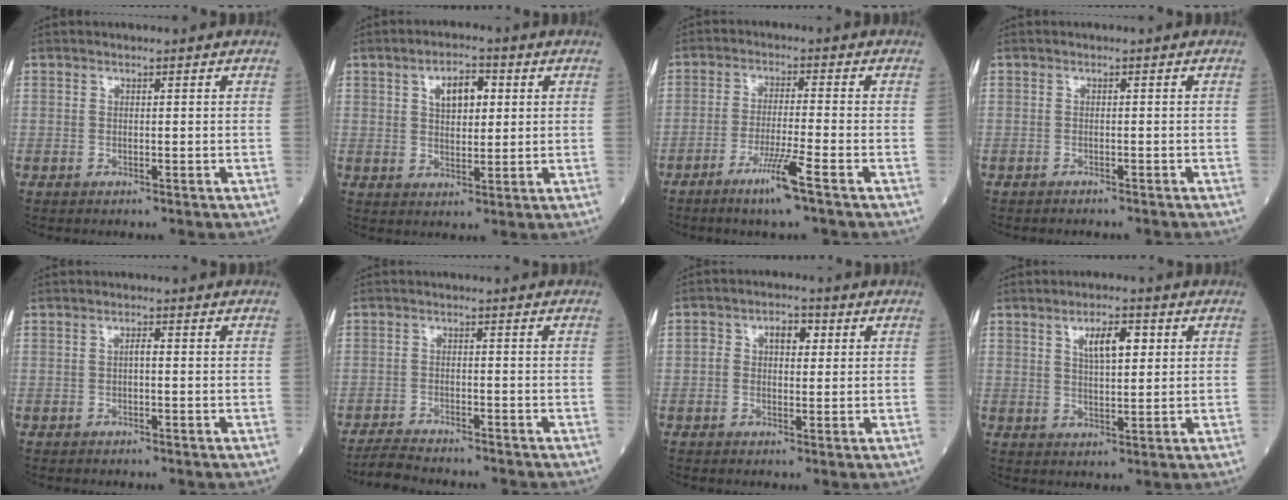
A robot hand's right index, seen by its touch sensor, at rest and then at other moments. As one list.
[{"total": 5.7, "force": [1.9, 2.7, 4.6], "torque": [-0.075, 0.009, 0.033]}, {"total": 6.2, "force": [-3.8, -0.7, 4.9], "torque": [-0.088, -0.012, -0.074]}, {"total": 3.1, "force": [-2.9, 0.5, 1.0], "torque": [-0.015, -0.003, -0.036]}, {"total": 0.9, "force": [-0.1, 0.2, 0.9], "torque": [-0.014, 0.003, -0.004]}, {"total": 5.7, "force": [-5.4, 0.7, 1.6], "torque": [-0.028, -0.016, -0.092]}, {"total": 4.5, "force": [1.0, 2.7, 3.5], "torque": [-0.060, 0.023, 0.018]}, {"total": 5.4, "force": [2.1, 1.7, 4.7], "torque": [-0.080, 0.006, 0.037]}]